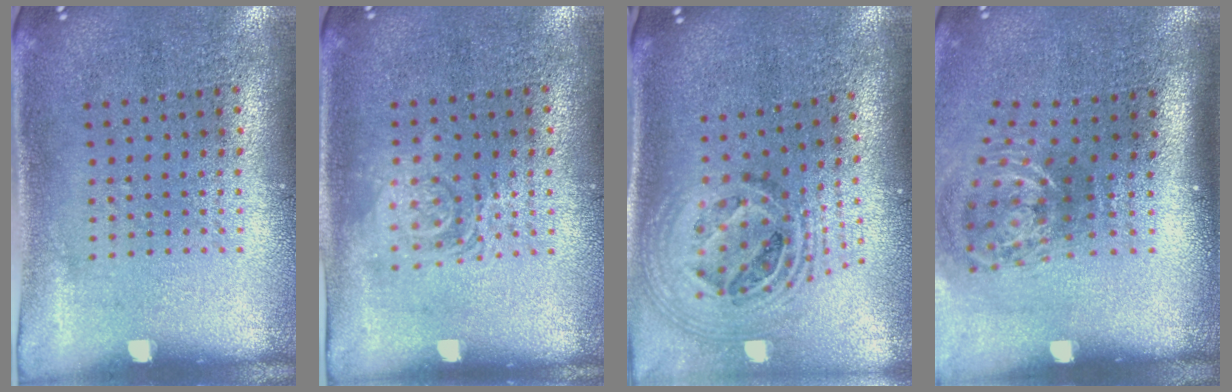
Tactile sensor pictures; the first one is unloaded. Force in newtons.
{"total": 1.2, "press": 1.2, "slide": 0.2}
{"total": 2.0, "press": 1.5, "slide": 1.3}
{"total": 2.1, "press": 1.3, "slide": 1.7}